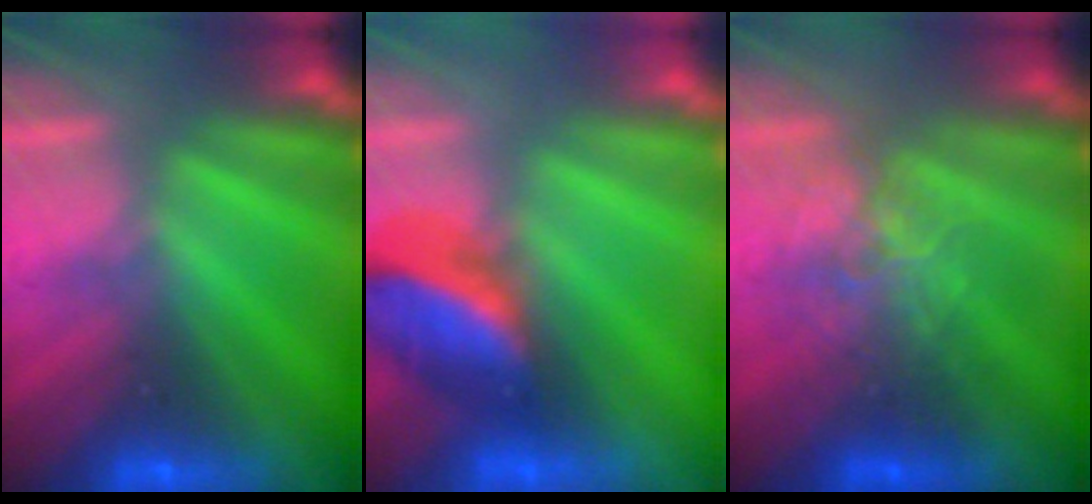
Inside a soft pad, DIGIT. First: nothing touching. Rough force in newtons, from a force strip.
{"total": 2.5}
{"total": 2.5}